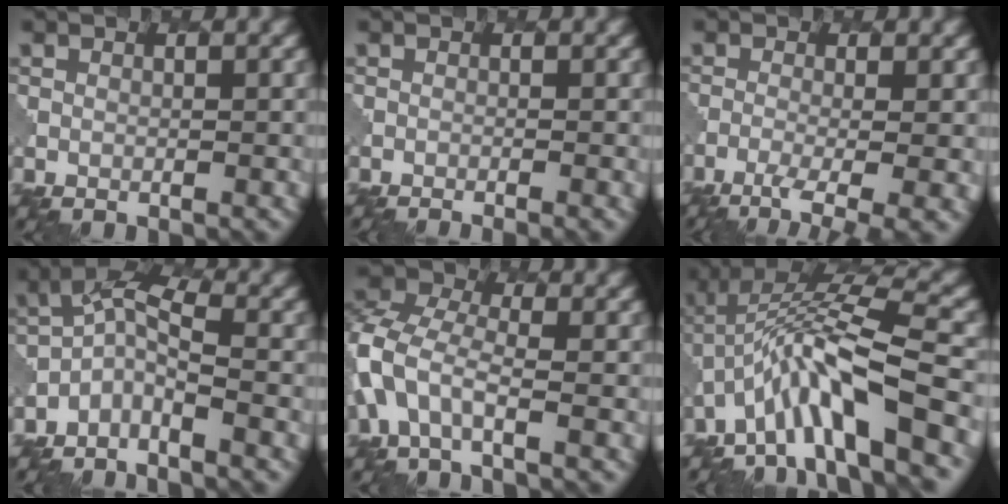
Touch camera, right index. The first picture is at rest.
{"total": 2.0, "force": [-1.3, 0.5, 1.4], "torque": [-0.009, 0.008, -0.021]}
{"total": 4.7, "force": [-2.0, 1.3, 4.0], "torque": [-0.066, -0.006, -0.038]}
{"total": 3.1, "force": [-2.0, 1.1, 2.1], "torque": [-0.044, 0.005, -0.049]}
{"total": 5.7, "force": [-2.0, 3.3, 4.1], "torque": [-0.110, 0.003, -0.054]}
{"total": 9.0, "force": [-3.6, 2.3, 7.8], "torque": [-0.138, 0.019, -0.066]}